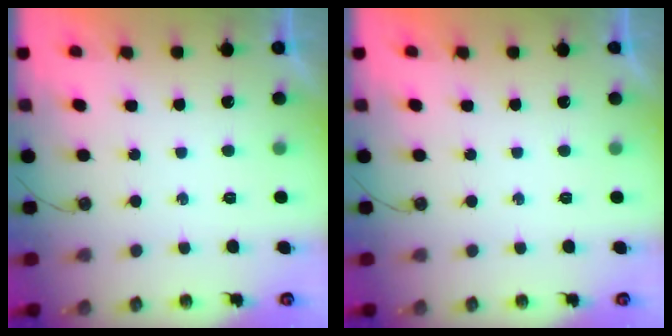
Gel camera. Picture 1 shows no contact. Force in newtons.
{"total": 0.0}